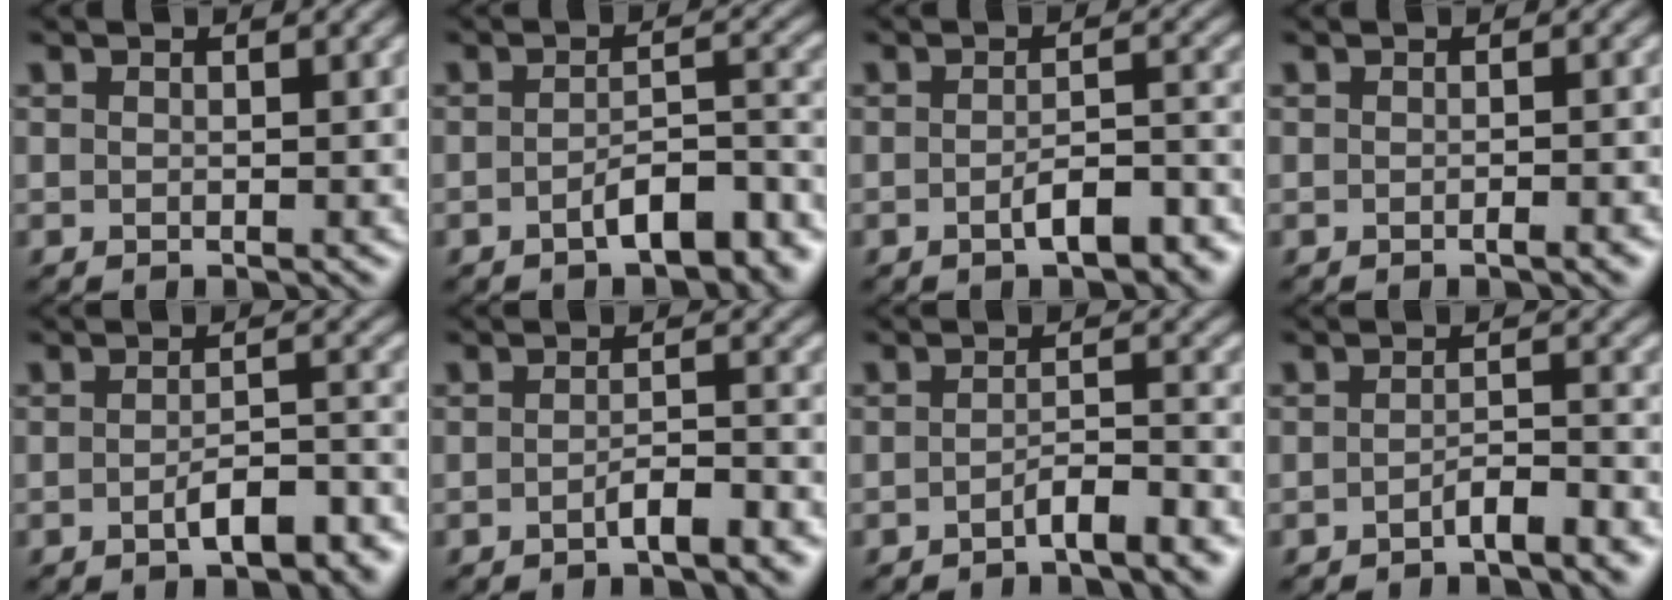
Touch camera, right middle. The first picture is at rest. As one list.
[{"total": 5.1, "force": [-2.9, 1.9, 3.8], "torque": [-0.058, 0.005, -0.045]}, {"total": 4.3, "force": [-2.1, 1.5, 3.4], "torque": [-0.056, 0.001, -0.029]}, {"total": 1.4, "force": [-0.7, 0.3, 1.2], "torque": [-0.012, 0.001, -0.011]}, {"total": 4.7, "force": [-2.5, 1.6, 3.6], "torque": [-0.059, 0.000, -0.036]}, {"total": 2.9, "force": [-1.6, 0.8, 2.4], "torque": [-0.040, 0.006, -0.028]}, {"total": 3.1, "force": [-2.0, 0.6, 2.3], "torque": [-0.037, 0.008, -0.039]}, {"total": 2.5, "force": [-1.6, 0.5, 1.8], "torque": [-0.030, 0.008, -0.030]}]